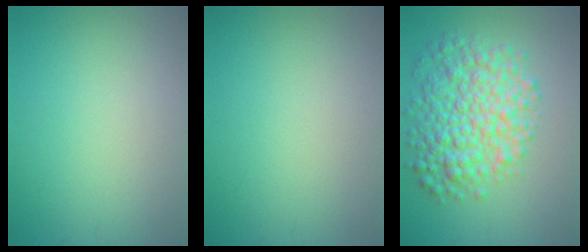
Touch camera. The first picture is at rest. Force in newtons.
{"total": 0.0}
{"total": 7.0, "press": 7.0, "slide": 0.0}